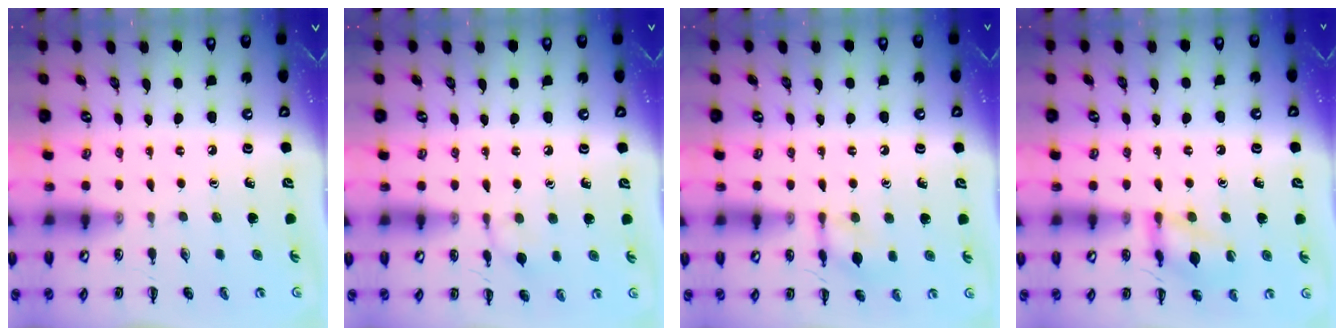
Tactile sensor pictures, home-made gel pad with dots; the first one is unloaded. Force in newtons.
{"total": 6.3, "press": 6.1, "slide": 1.4}
{"total": 8.3, "press": 8.2, "slide": 1.1}
{"total": 12.7, "press": 12.7, "slide": 1.0}